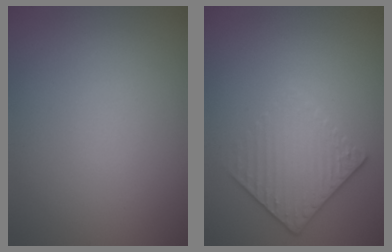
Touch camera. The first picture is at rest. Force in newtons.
{"total": 4.3, "press": 3.0, "slide": 3.1}